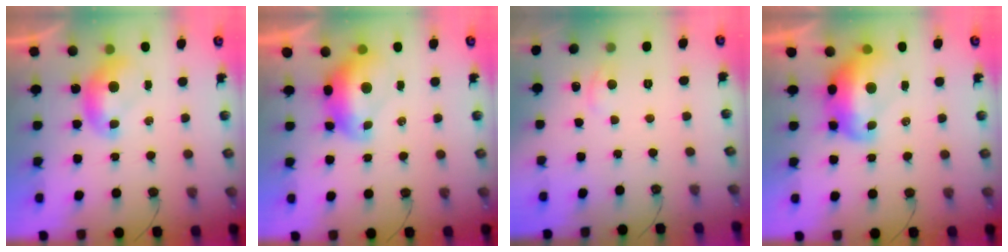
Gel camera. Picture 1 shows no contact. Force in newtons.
{"total": 2.6, "press": 2.5, "slide": 0.7}
{"total": 1.1, "press": 0.8, "slide": 0.7}
{"total": 6.2, "press": 6.1, "slide": 1.1}